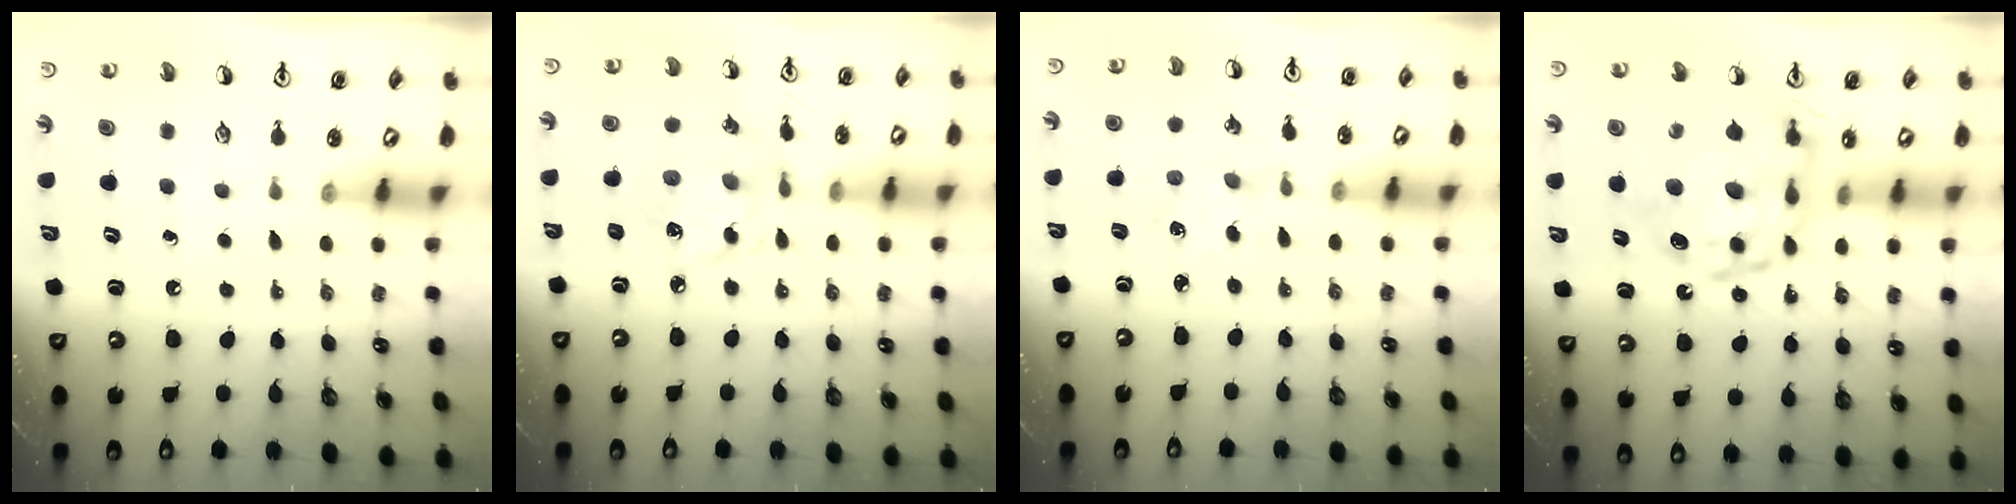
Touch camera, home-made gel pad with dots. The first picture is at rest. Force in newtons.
{"total": 8.8, "press": 8.8, "slide": 0.5}
{"total": 0.0}
{"total": 16.8, "press": 16.7, "slide": 1.5}